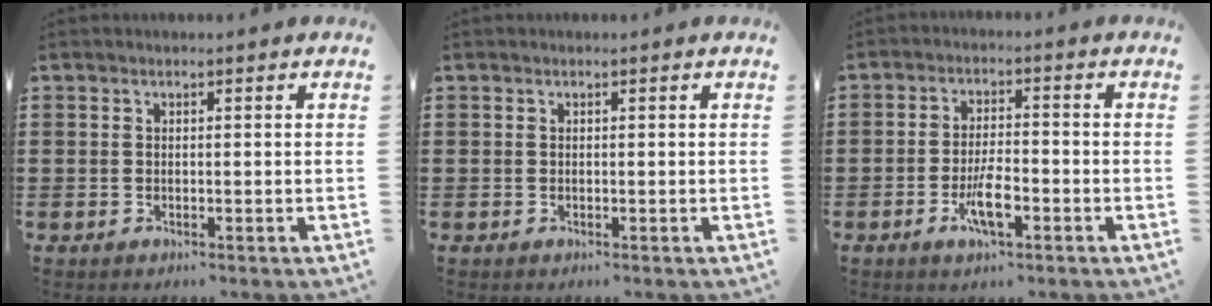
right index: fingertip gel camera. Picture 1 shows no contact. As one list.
[{"total": 0.0}, {"total": 5.8, "force": [-2.6, 1.9, 4.9], "torque": [-0.098, -0.002, -0.049]}]